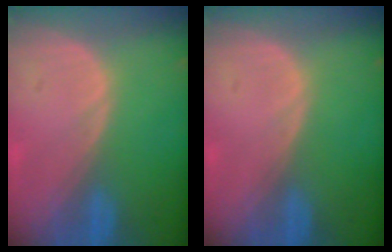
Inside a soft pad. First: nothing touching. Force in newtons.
{"total": 0.0}